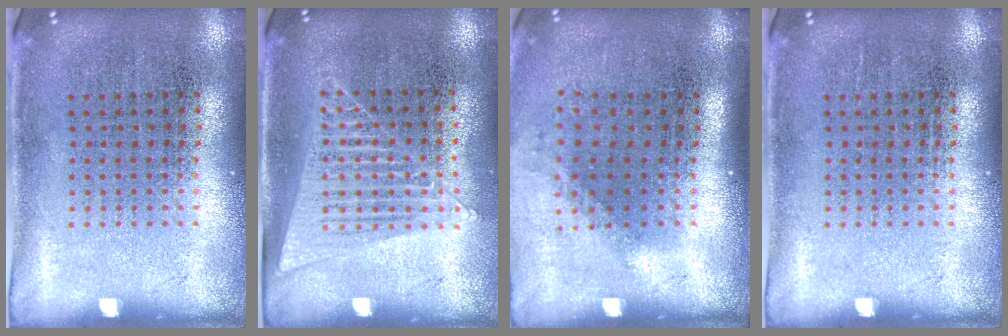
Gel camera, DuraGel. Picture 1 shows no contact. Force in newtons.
{"total": 1.2, "press": 1.2, "slide": 0.4}
{"total": 1.2, "press": 0.9, "slide": 0.9}
{"total": 0.0}